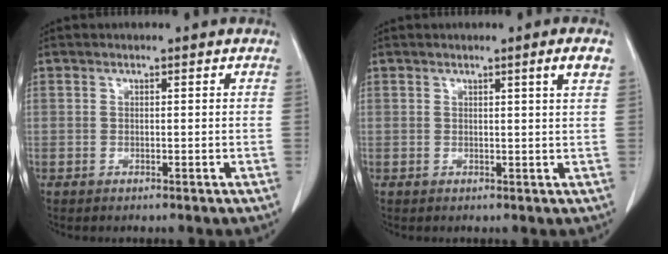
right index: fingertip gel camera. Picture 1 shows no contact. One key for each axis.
{"total": 2.4, "fx": 1.2, "fy": -0.7, "fz": 2.0, "tx": -0.027, "ty": -0.007, "tz": 0.018}